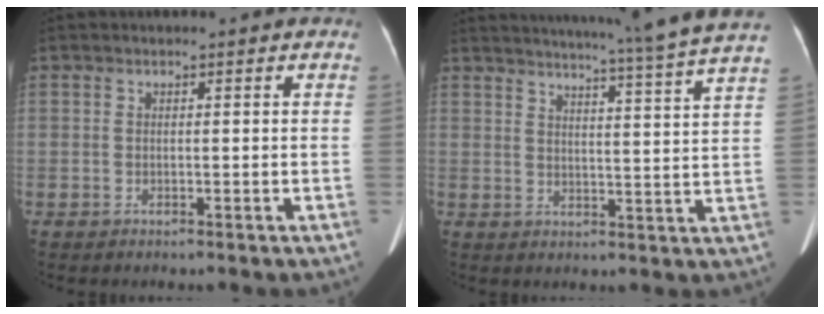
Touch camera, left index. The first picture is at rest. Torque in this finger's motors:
{"motor_torque": [0.75, -1.39, 0.21, 0.08]}